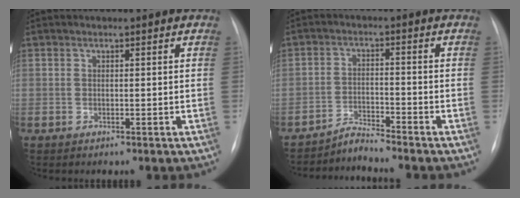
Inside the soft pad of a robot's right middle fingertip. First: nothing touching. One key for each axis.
{"total": 3.2, "fx": -3.0, "fy": -0.9, "fz": -0.6, "tx": 0.007, "ty": -0.018, "tz": -0.052}